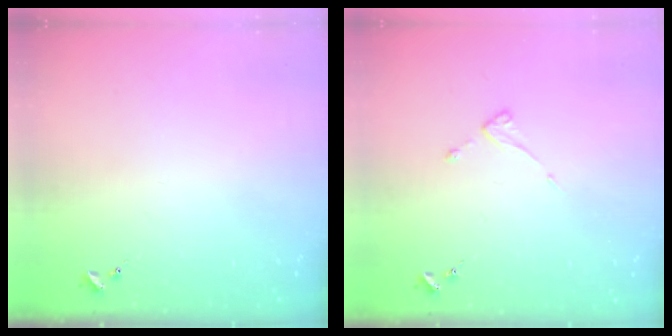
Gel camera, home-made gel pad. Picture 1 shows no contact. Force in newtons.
{"total": 3.6, "press": 3.6, "slide": 0.3}